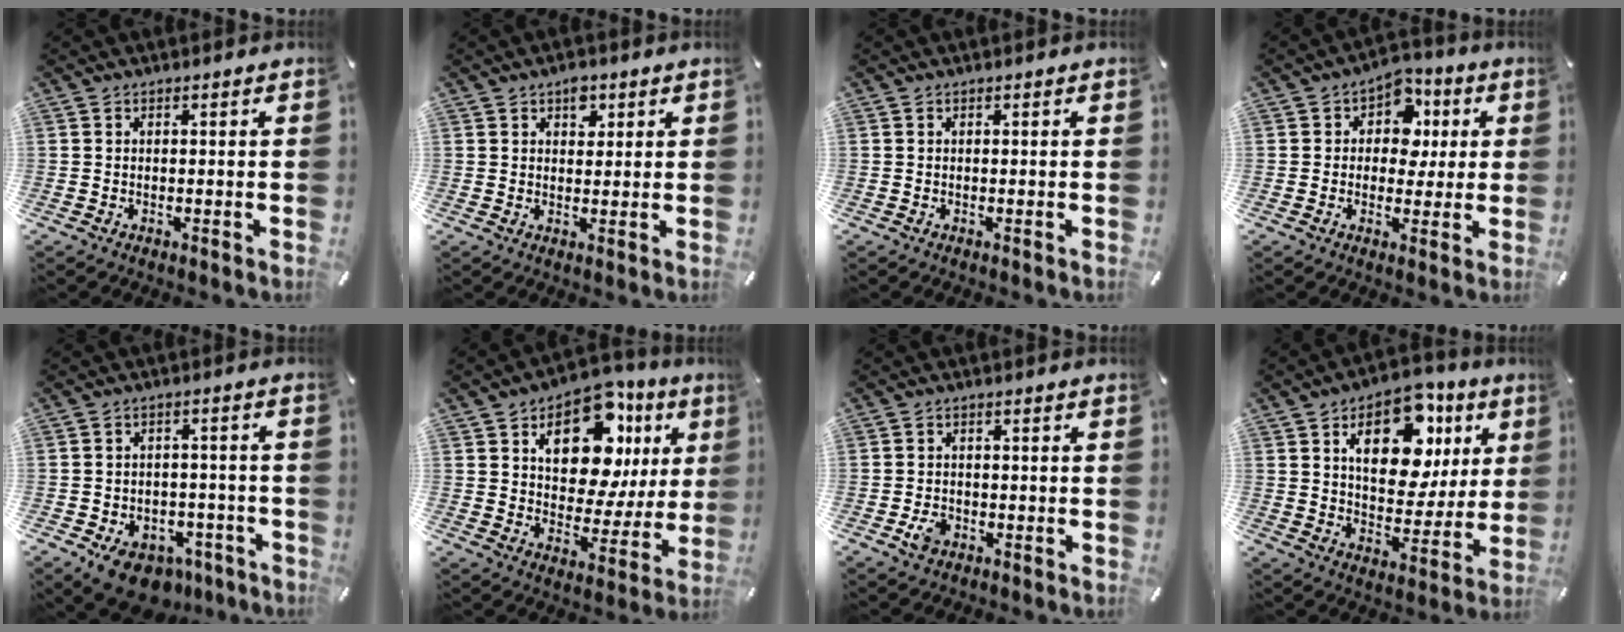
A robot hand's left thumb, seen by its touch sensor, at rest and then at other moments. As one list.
[{"total": 3.4, "force": [1.8, 2.4, 1.6], "torque": [-0.003, -0.008, 0.025]}, {"total": 0.0}, {"total": 8.8, "force": [1.8, 7.5, 4.4], "torque": [-0.059, -0.008, 0.028]}, {"total": 8.5, "force": [-5.4, 5.5, 3.6], "torque": [-0.056, 0.042, -0.088]}, {"total": 16.9, "force": [8.2, 9.9, 10.9], "torque": [-0.155, -0.045, 0.140]}, {"total": 3.5, "force": [-1.5, 2.5, 1.9], "torque": [-0.038, 0.005, -0.027]}, {"total": 18.0, "force": [7.9, 10.7, 12.1], "torque": [-0.180, -0.022, 0.134]}]